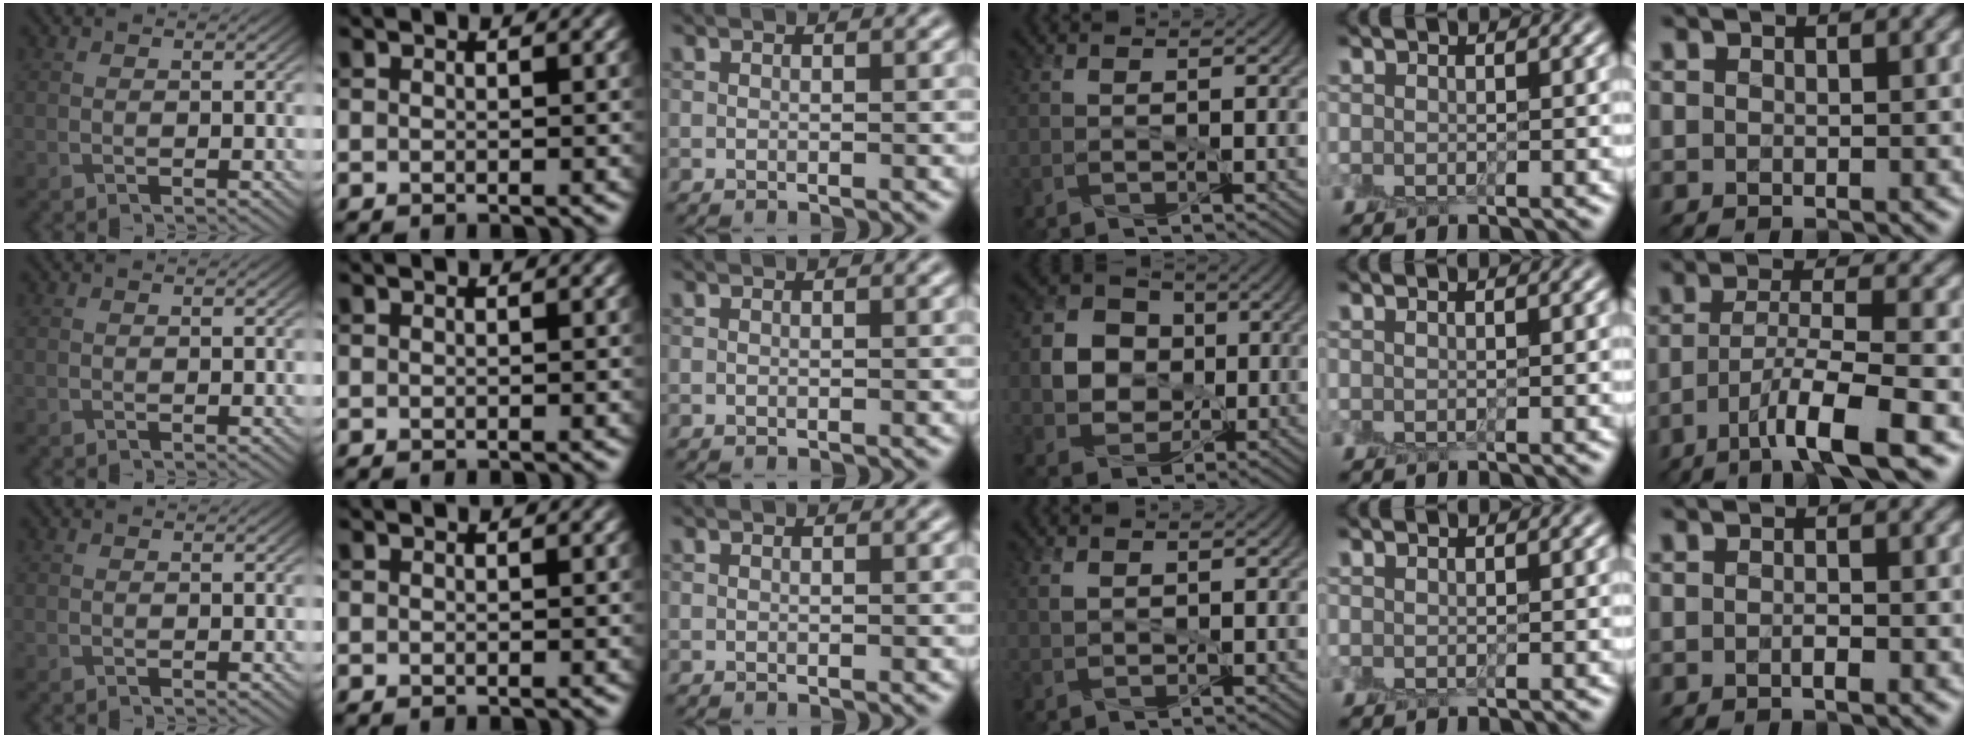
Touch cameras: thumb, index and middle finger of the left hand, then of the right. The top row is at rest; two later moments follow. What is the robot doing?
{"motion": "peel", "object": "sticky note"}